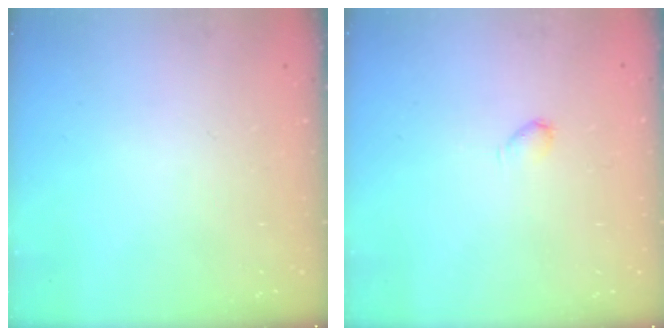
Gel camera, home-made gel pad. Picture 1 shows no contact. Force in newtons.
{"total": 2.3, "press": 2.3, "slide": 0.4}